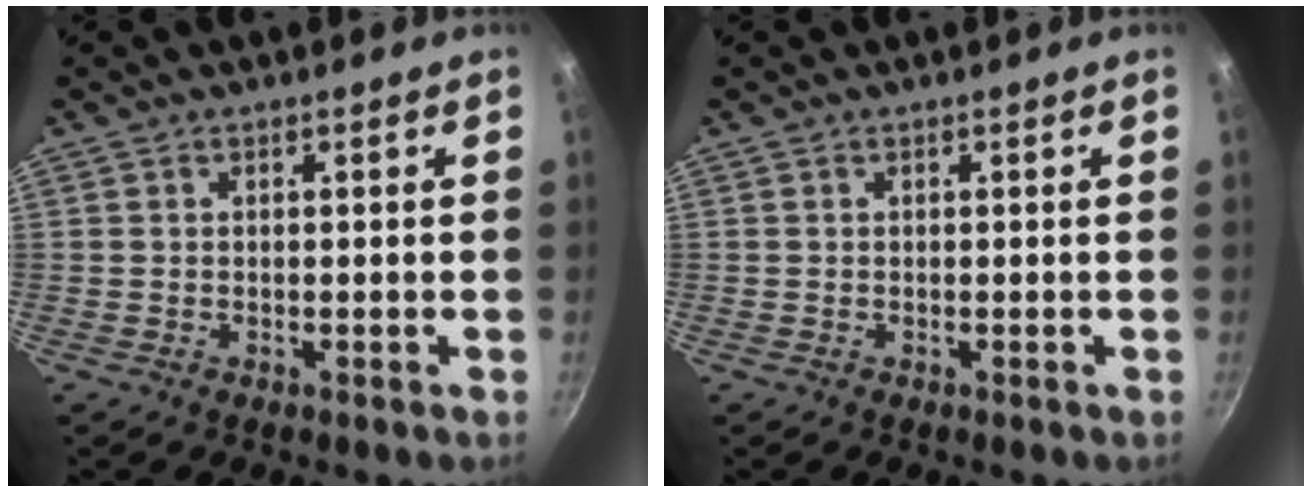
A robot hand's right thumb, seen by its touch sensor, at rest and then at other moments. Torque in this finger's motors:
{"motor_torque": [0.00, 0.00, 0.01, -0.01, 0.00]}